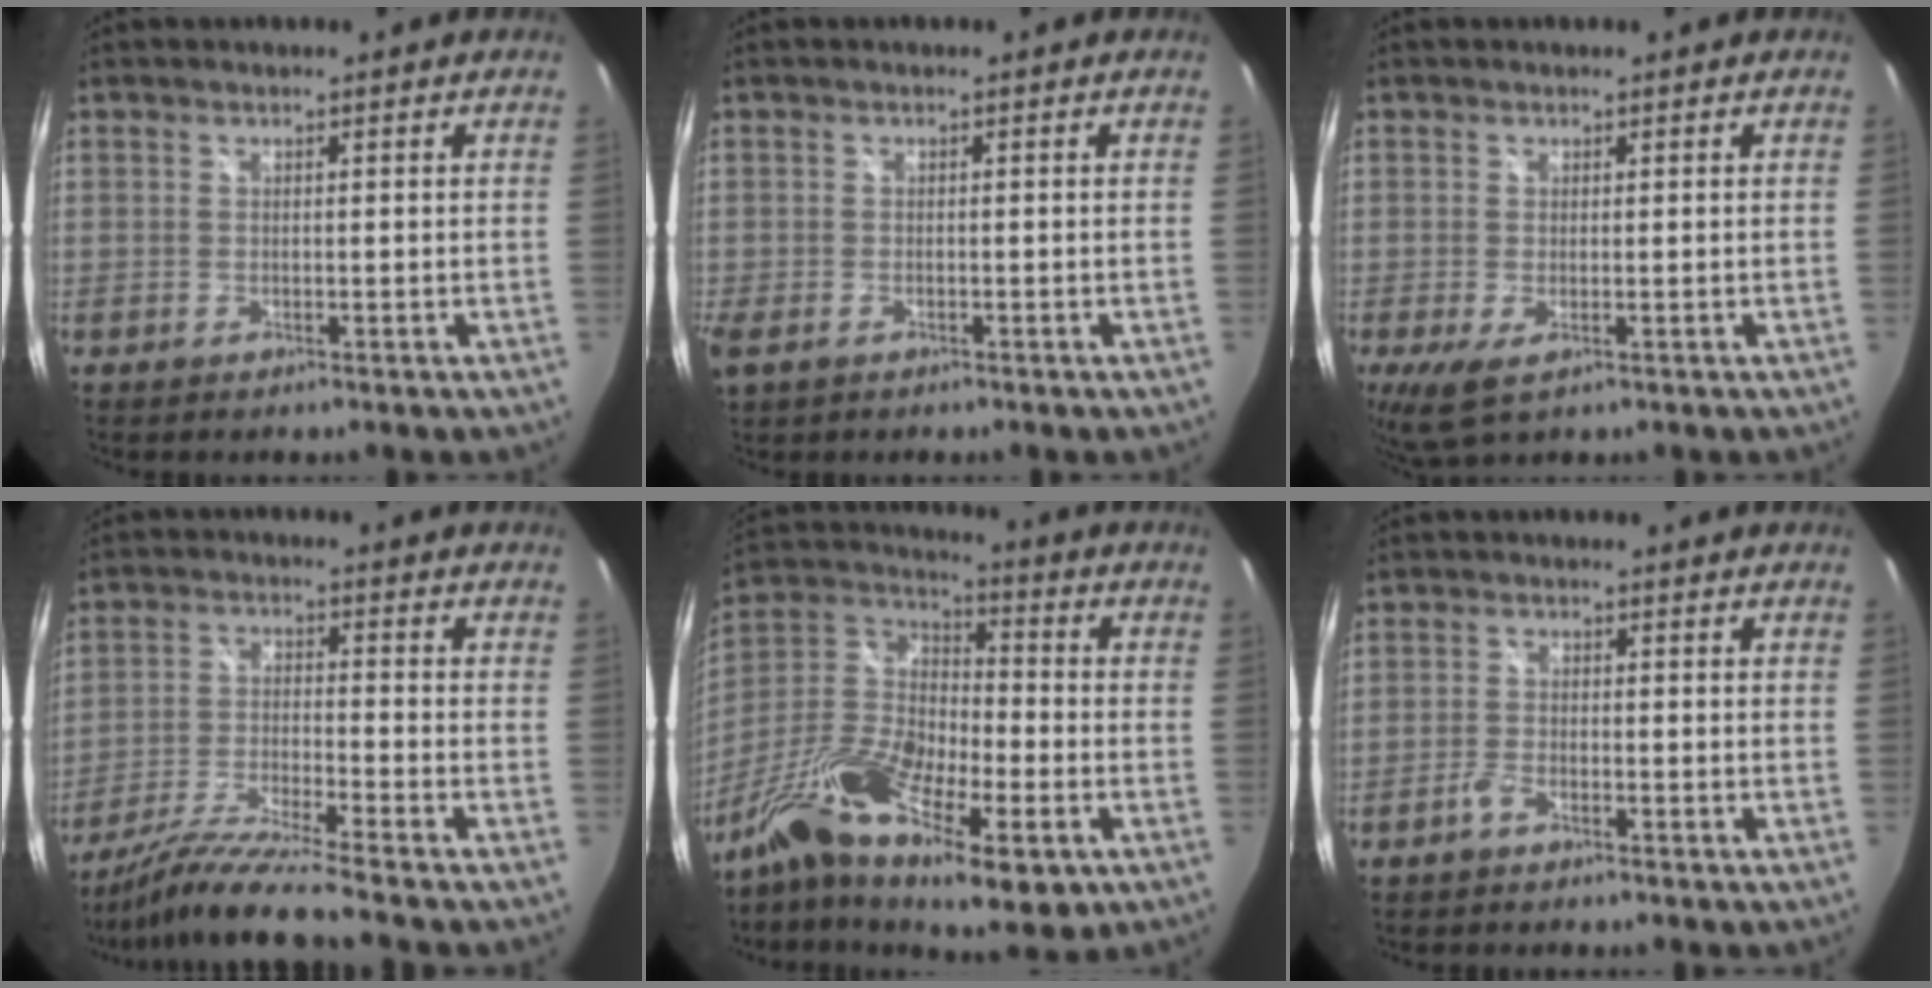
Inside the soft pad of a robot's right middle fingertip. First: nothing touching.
{"total": 4.4, "force": [-2.1, 2.7, 2.8], "torque": [-0.065, -0.015, -0.037]}
{"total": 4.2, "force": [-1.2, 1.6, 3.7], "torque": [-0.070, -0.018, -0.016]}
{"total": 11.2, "force": [-9.8, -1.8, 5.3], "torque": [-0.112, -0.016, -0.182]}
{"total": 20.7, "force": [-10.3, 8.1, 16.0], "torque": [-0.312, -0.033, -0.194]}
{"total": 2.5, "force": [-2.0, 0.9, 1.3], "torque": [-0.042, 0.002, -0.043]}